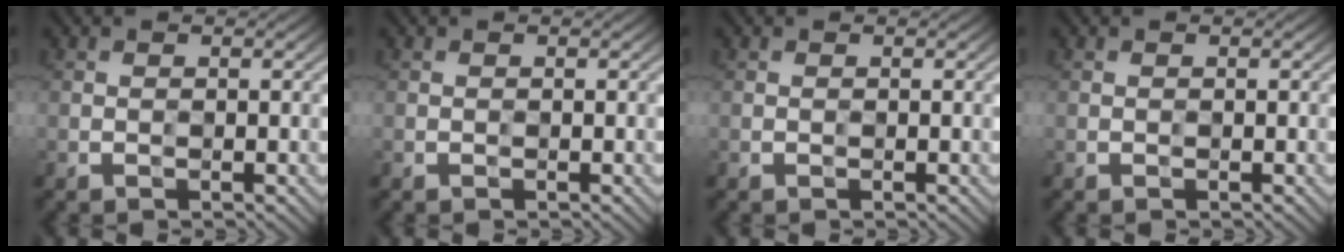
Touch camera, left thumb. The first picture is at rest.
{"total": 0.0}
{"total": 0.0}
{"total": 0.0}